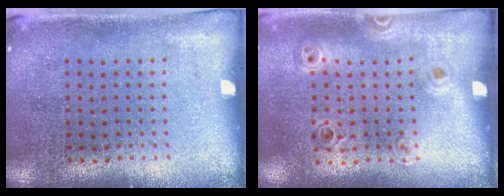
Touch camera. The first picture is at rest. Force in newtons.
{"total": 0.9, "press": 0.9, "slide": 0.3}